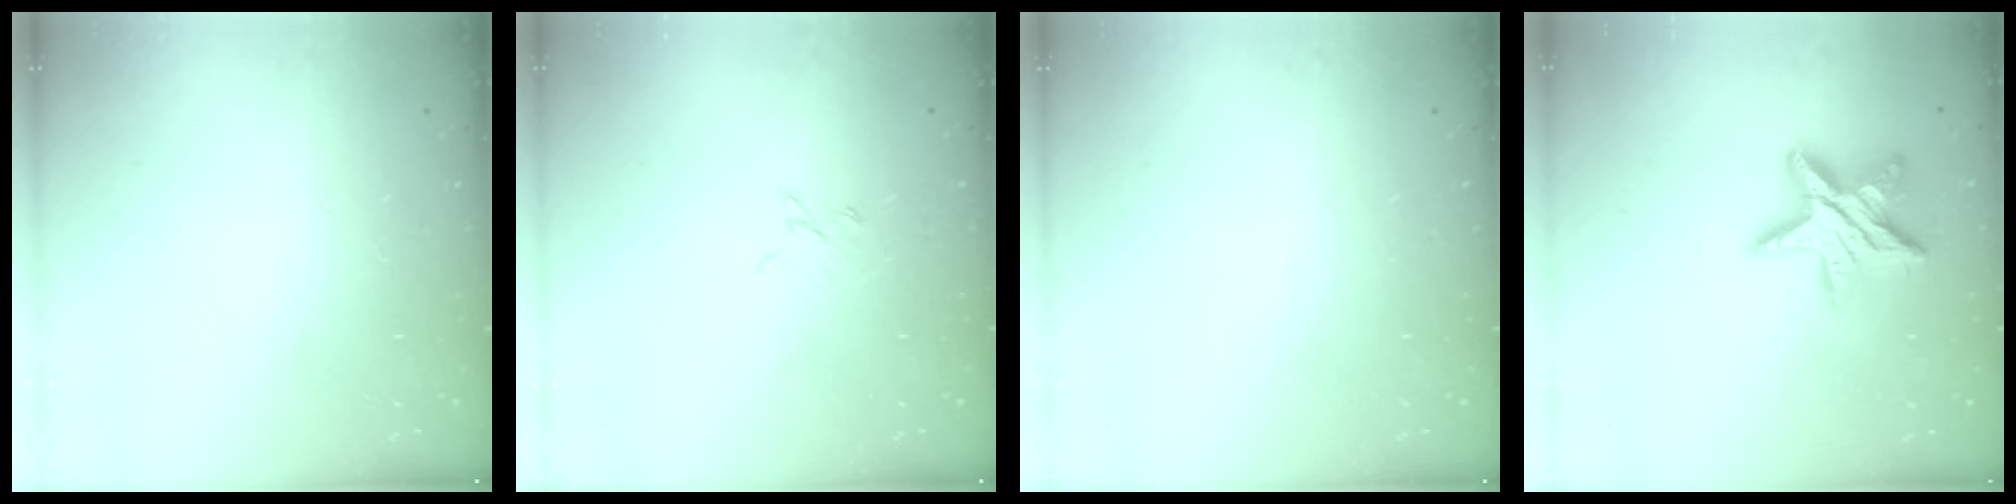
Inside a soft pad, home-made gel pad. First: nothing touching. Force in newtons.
{"total": 2.1, "press": 2.1, "slide": 0.3}
{"total": 0.0}
{"total": 16.0, "press": 15.9, "slide": 1.0}